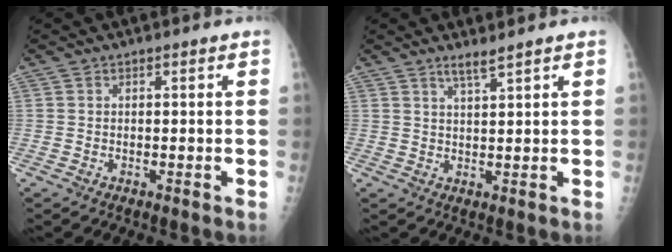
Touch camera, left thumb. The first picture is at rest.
{"total": 2.6, "force": [2.1, -0.2, 1.6], "torque": [-0.034, -0.015, 0.042]}